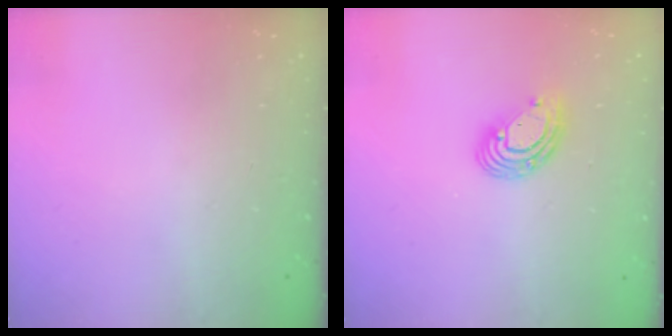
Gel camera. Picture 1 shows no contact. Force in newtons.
{"total": 9.2, "press": 9.1, "slide": 1.6}